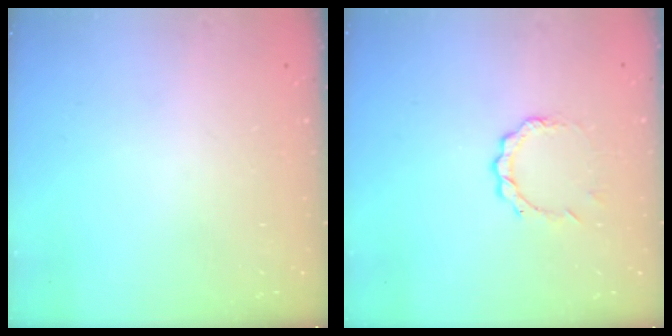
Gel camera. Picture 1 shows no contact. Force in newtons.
{"total": 5.5, "press": 5.5, "slide": 0.5}